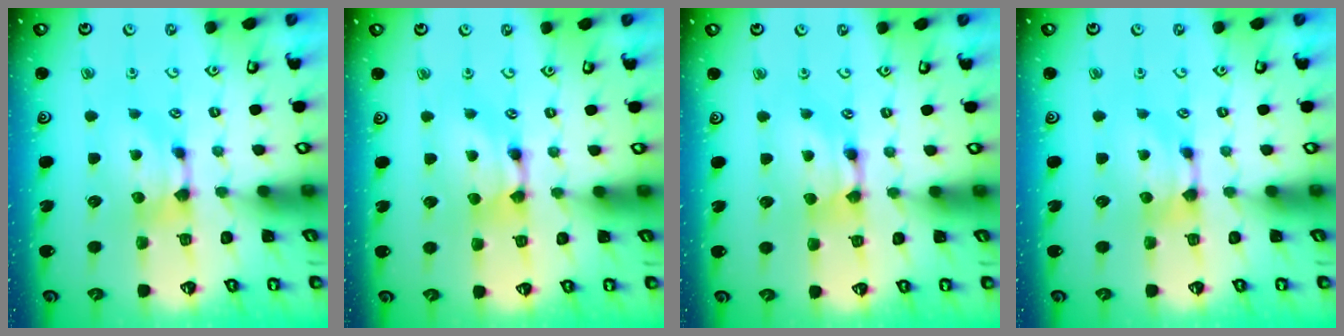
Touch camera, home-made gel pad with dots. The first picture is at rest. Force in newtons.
{"total": 2.1, "press": 2.1, "slide": 0.0}
{"total": 2.0, "press": 2.0, "slide": 0.1}
{"total": 0.0}